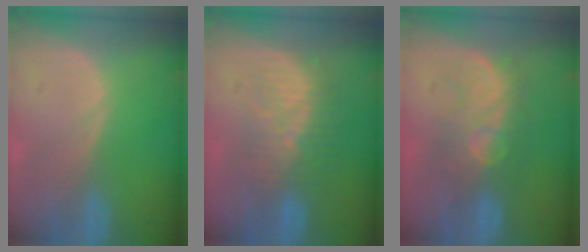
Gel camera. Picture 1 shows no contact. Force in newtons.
{"total": 8.5, "press": 7.6, "slide": 3.8}
{"total": 7.9, "press": 7.7, "slide": 1.5}